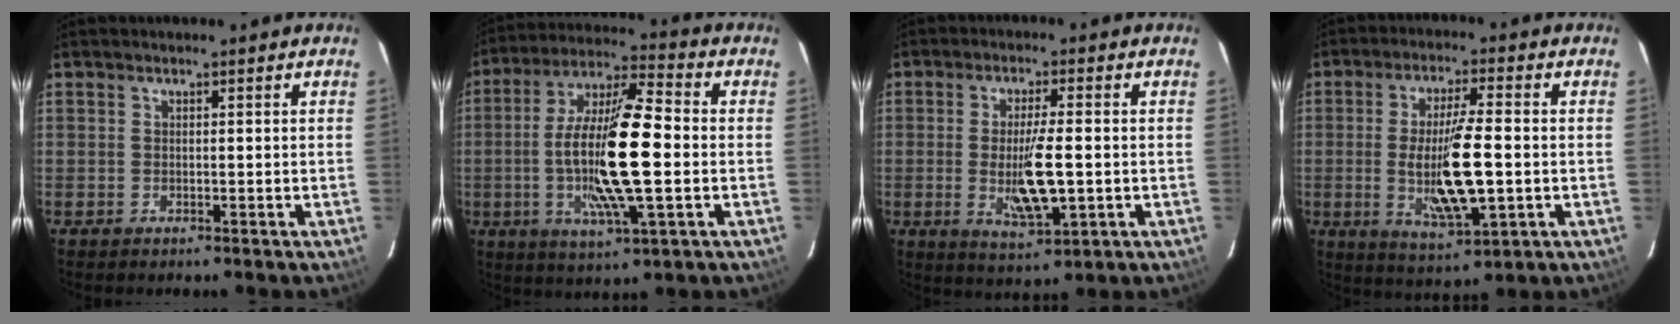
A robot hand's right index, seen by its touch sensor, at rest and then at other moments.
{"total": 17.7, "force": [-2.3, 3.5, 17.2], "torque": [-0.331, -0.003, -0.048]}
{"total": 9.2, "force": [-1.4, 2.2, 8.9], "torque": [-0.160, -0.017, -0.019]}
{"total": 12.7, "force": [-1.8, 2.8, 12.2], "torque": [-0.227, -0.018, -0.025]}